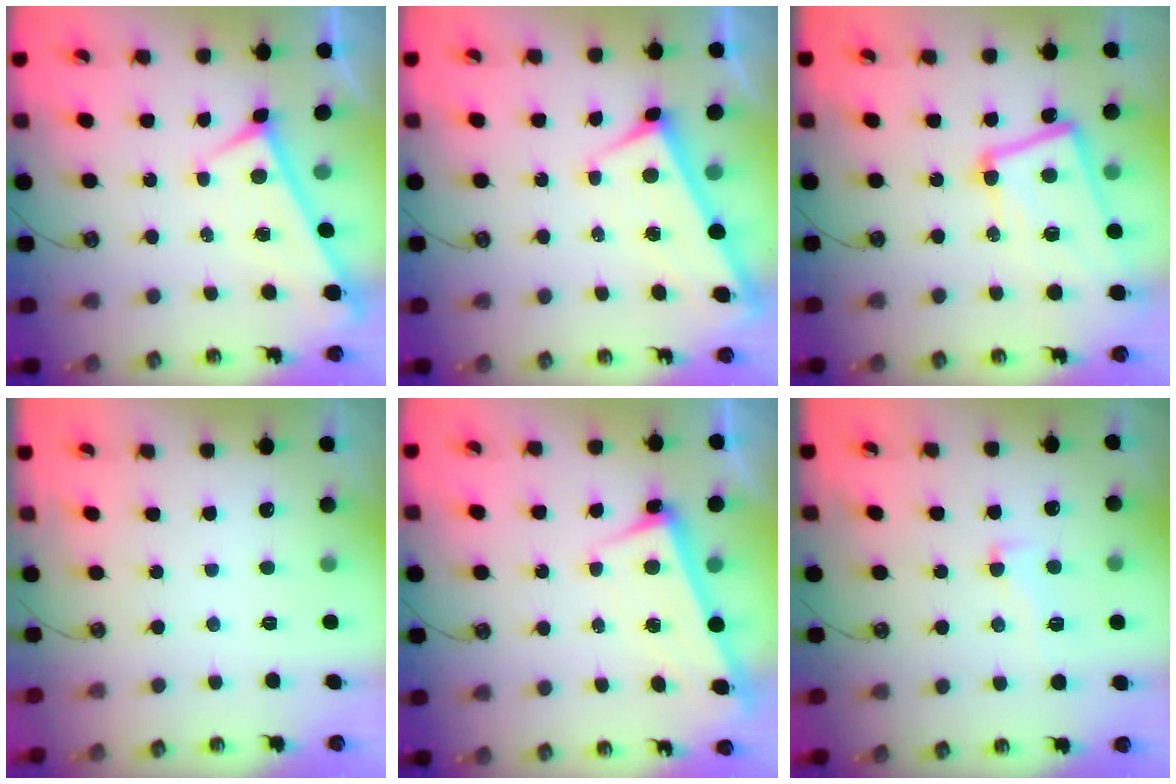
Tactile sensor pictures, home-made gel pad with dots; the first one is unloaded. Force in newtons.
{"total": 0.9, "press": 0.3, "slide": 0.8}
{"total": 11.1, "press": 10.8, "slide": 2.4}
{"total": 0.0}
{"total": 2.6, "press": 2.5, "slide": 0.7}
{"total": 1.5, "press": 0.7, "slide": 1.3}